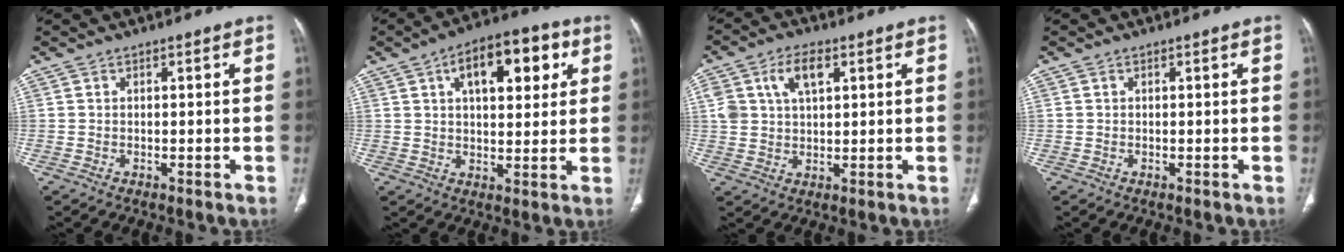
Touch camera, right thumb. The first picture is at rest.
{"total": 14.2, "force": [5.3, 6.9, 11.2], "torque": [-0.127, 0.007, 0.076]}
{"total": 8.3, "force": [3.3, 4.8, 6.0], "torque": [-0.107, 0.003, 0.063]}
{"total": 0.0}